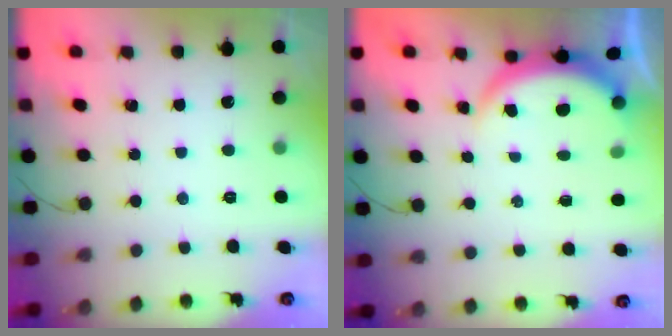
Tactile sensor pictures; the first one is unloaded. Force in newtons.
{"total": 3.8, "press": 3.8, "slide": 0.3}